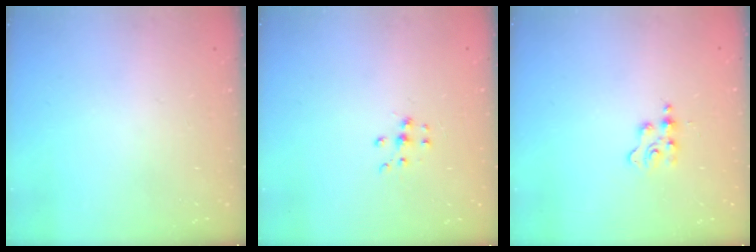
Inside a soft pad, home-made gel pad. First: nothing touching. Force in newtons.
{"total": 5.6, "press": 5.6, "slide": 0.4}
{"total": 2.1, "press": 2.1, "slide": 0.4}